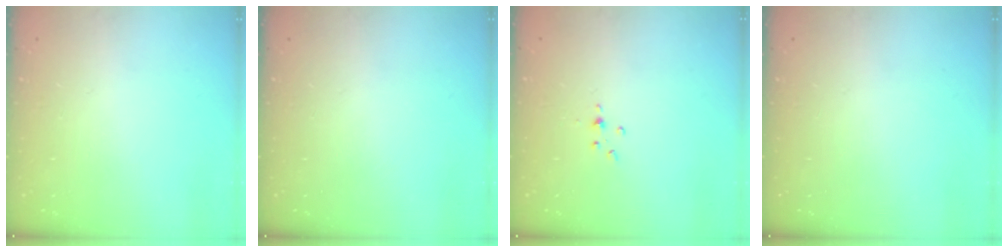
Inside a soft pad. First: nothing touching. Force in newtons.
{"total": 0.0}
{"total": 2.9, "press": 2.9, "slide": 0.4}
{"total": 0.0}